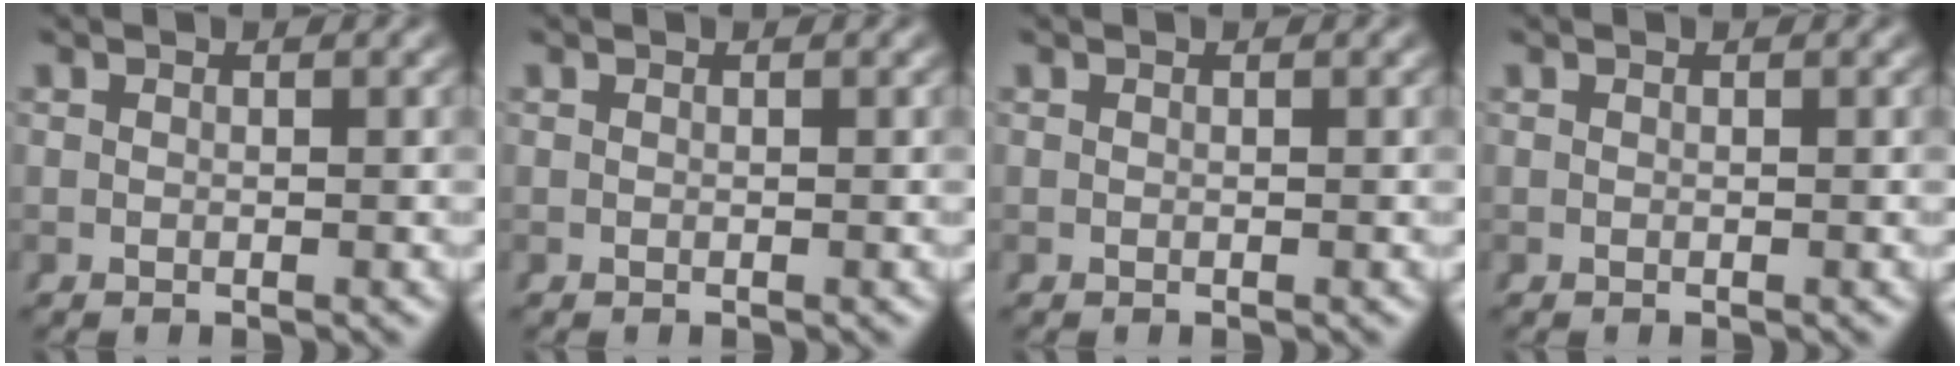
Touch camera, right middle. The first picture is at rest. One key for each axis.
{"total": 0.0}
{"total": 1.7, "fx": -0.2, "fy": -1.6, "fz": -0.5, "tx": 0.020, "ty": -0.009, "tz": 0.006}
{"total": 0.0}